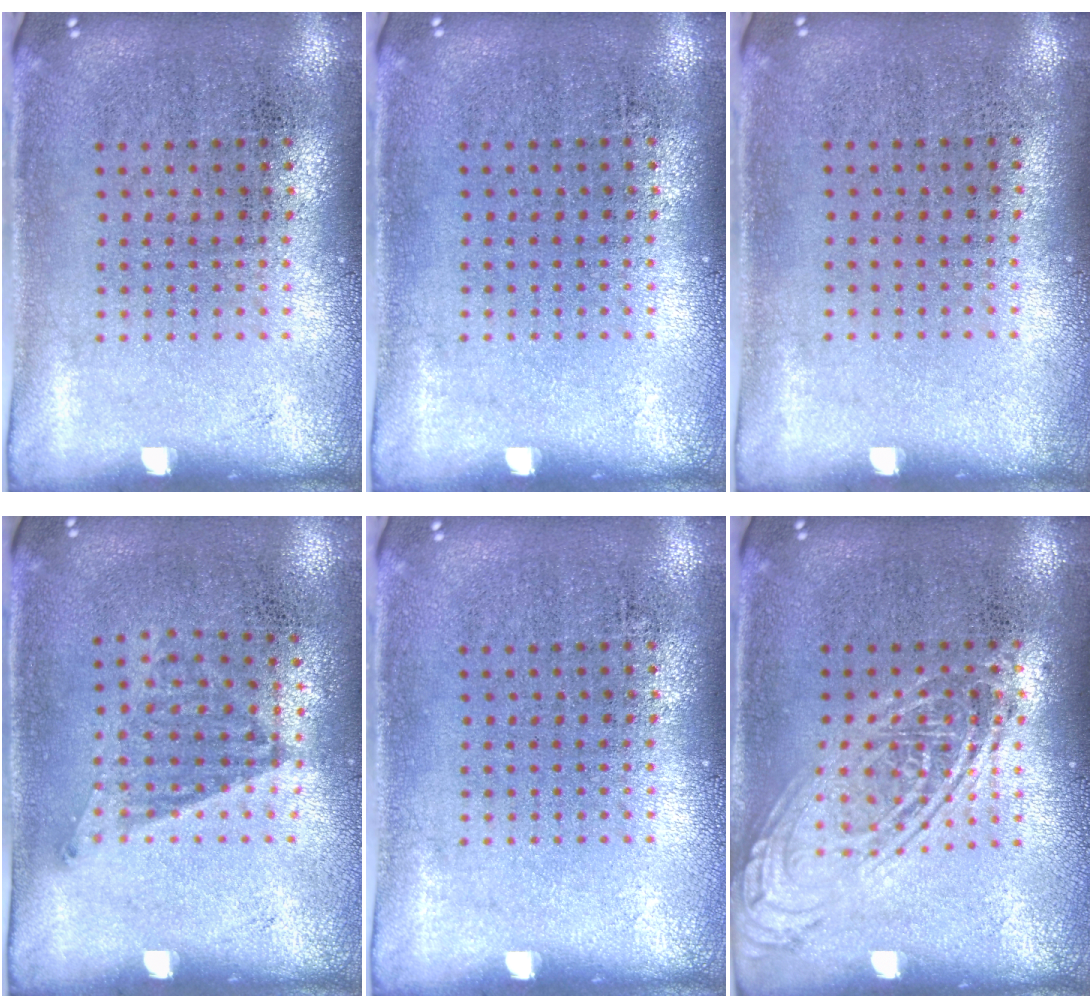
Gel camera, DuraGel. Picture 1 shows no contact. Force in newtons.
{"total": 0.0}
{"total": 0.0}
{"total": 1.2, "press": 0.9, "slide": 0.7}
{"total": 0.0}
{"total": 2.1, "press": 2.1, "slide": 0.1}